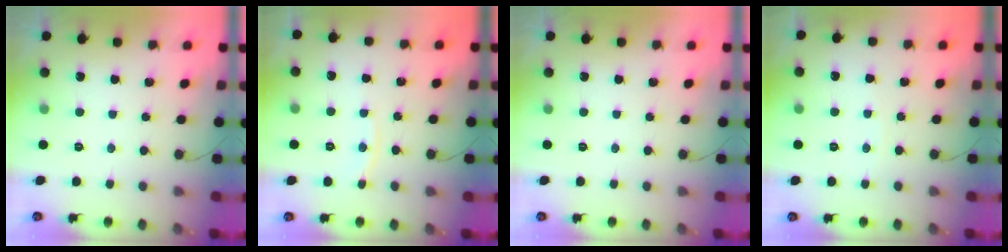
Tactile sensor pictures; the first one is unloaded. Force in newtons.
{"total": 4.6, "press": 4.6, "slide": 0.2}
{"total": 0.0}
{"total": 2.4, "press": 2.3, "slide": 0.3}